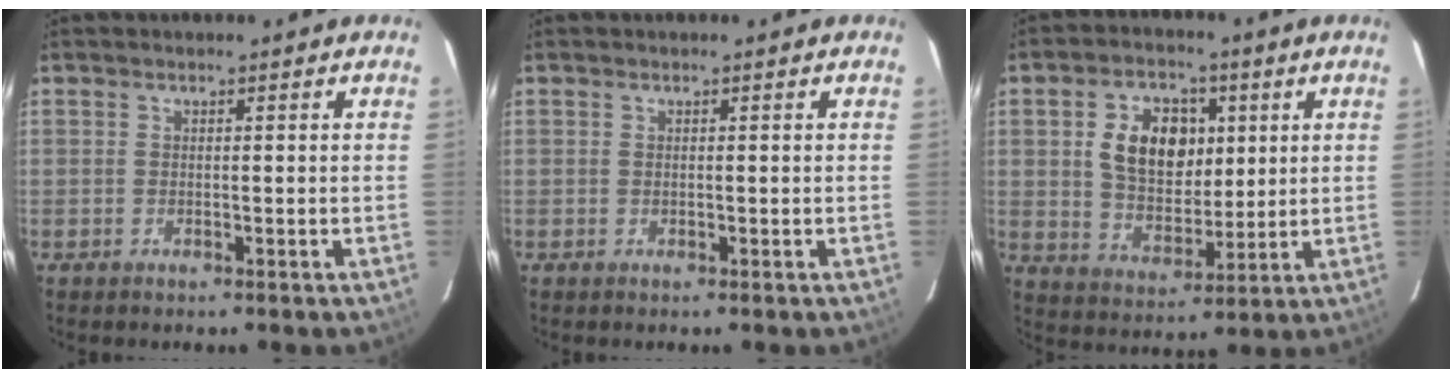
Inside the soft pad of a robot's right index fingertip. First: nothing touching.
{"total": 0.0}
{"total": 11.9, "force": [2.9, 8.0, 8.3], "torque": [-0.153, 0.017, 0.058]}